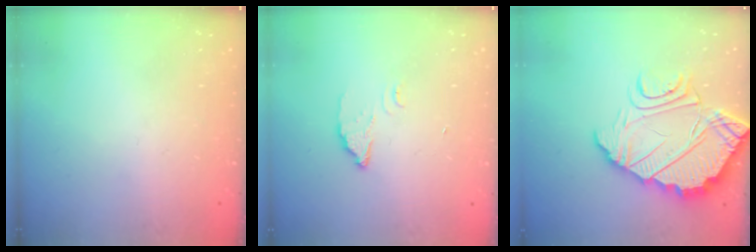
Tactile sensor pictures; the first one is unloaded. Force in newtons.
{"total": 3.3, "press": 3.2, "slide": 0.4}
{"total": 12.8, "press": 12.7, "slide": 1.1}